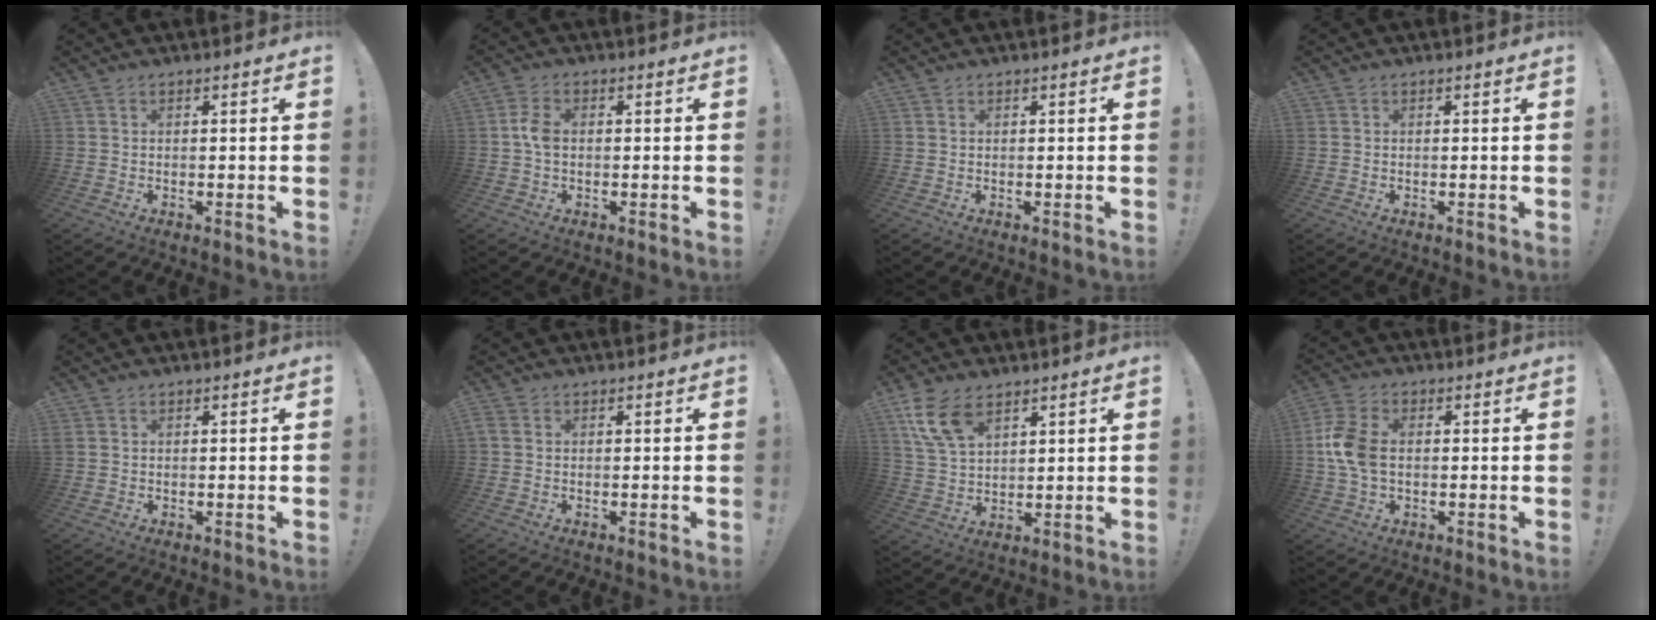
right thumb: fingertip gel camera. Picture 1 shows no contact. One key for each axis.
{"total": 4.6, "fx": -0.2, "fy": 2.8, "fz": 3.6, "tx": -0.066, "ty": 0.010, "tz": -0.005}
{"total": 0.0}
{"total": 0.0}
{"total": 1.1, "fx": 0.3, "fy": 0.9, "fz": 0.7, "tx": -0.018, "ty": 0.007, "tz": 0.007}
{"total": 0.8, "fx": -0.1, "fy": 0.5, "fz": 0.6, "tx": -0.019, "ty": 0.006, "tz": 0.001}
{"total": 10.9, "fx": 6.4, "fy": 5.7, "fz": 6.8, "tx": -0.125, "ty": -0.017, "tz": 0.126}
{"total": 9.5, "fx": -0.4, "fy": 6.3, "fz": 7.1, "tx": -0.158, "ty": 0.006, "tz": -0.006}